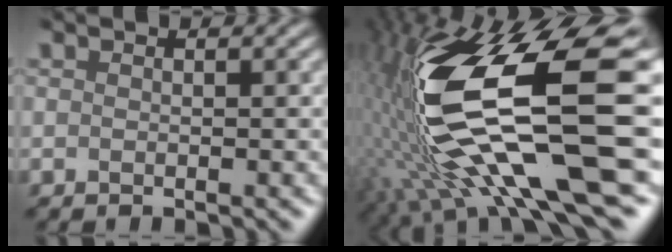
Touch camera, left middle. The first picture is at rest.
{"total": 16.6, "force": [1.6, 6.5, 15.2], "torque": [-0.303, -0.026, 0.036]}